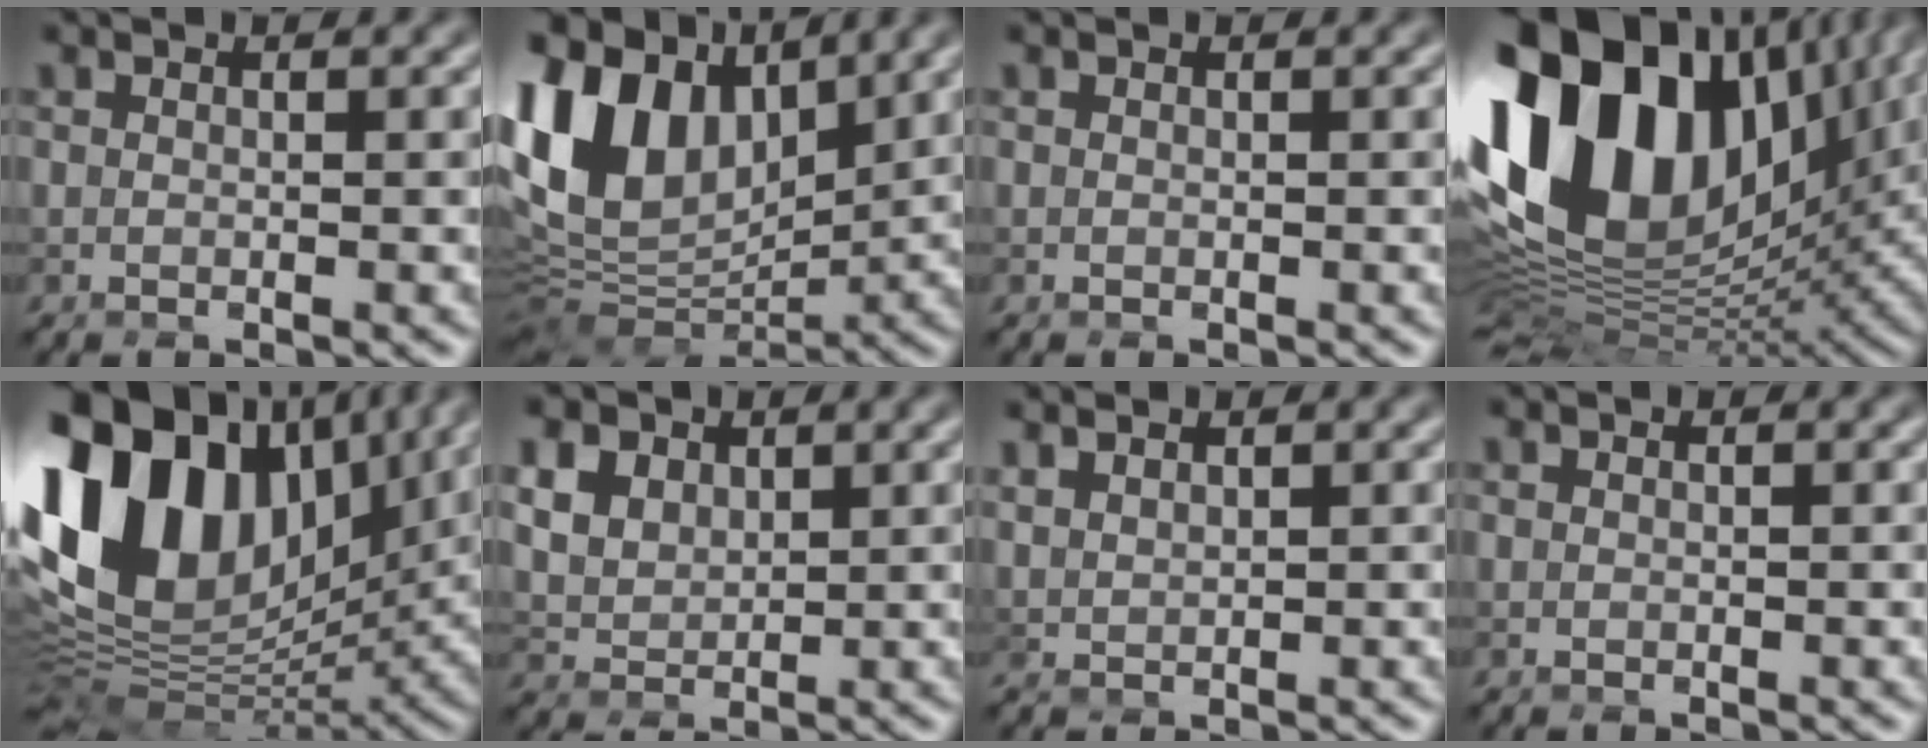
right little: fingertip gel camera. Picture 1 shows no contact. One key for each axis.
{"total": 13.9, "fx": 5.9, "fy": 8.0, "fz": 9.6, "tx": -0.222, "ty": 0.032, "tz": 0.106}
{"total": 0.0}
{"total": 19.1, "fx": 7.4, "fy": 11.2, "fz": 13.5, "tx": -0.278, "ty": 0.032, "tz": 0.125}
{"total": 17.5, "fx": 6.2, "fy": 10.9, "fz": 12.2, "tx": -0.266, "ty": 0.030, "tz": 0.104}
{"total": 10.1, "fx": 5.3, "fy": 7.0, "fz": 4.8, "tx": -0.123, "ty": 0.034, "tz": 0.086}
{"total": 1.4, "fx": 1.3, "fy": 0.3, "fz": 0.3, "tx": -0.013, "ty": 0.007, "tz": 0.029}
{"total": 0.0}